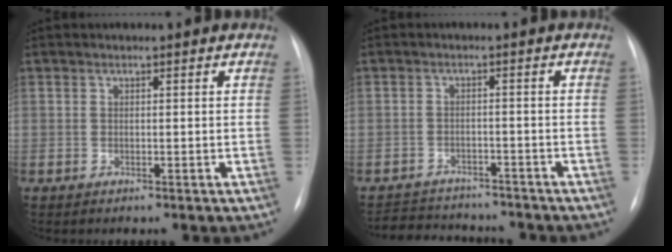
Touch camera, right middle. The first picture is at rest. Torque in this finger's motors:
{"motor_torque": [0.07, -0.37, -0.21, -0.10]}